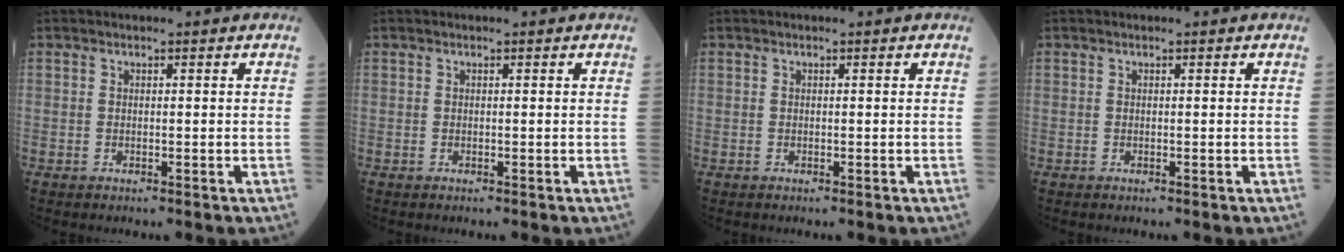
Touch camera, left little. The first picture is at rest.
{"total": 0.0}
{"total": 0.0}
{"total": 0.0}